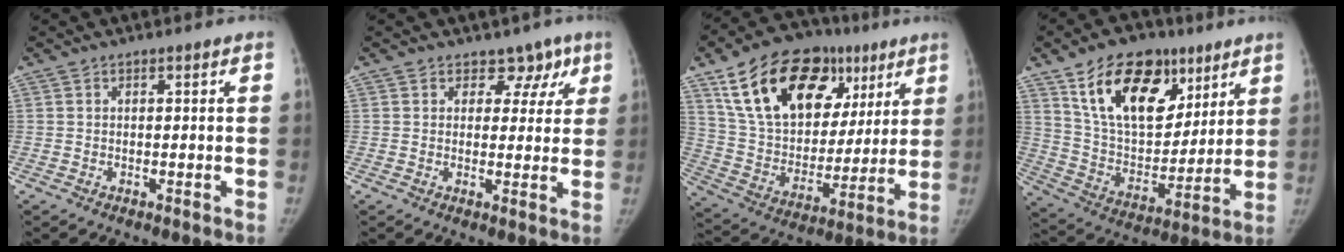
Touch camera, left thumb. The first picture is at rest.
{"total": 5.1, "force": [3.1, 3.8, 1.3], "torque": [0.027, -0.009, 0.036]}
{"total": 27.8, "force": [13.2, 17.2, 17.5], "torque": [-0.257, 0.005, 0.229]}
{"total": 22.4, "force": [12.0, 13.3, 13.5], "torque": [-0.180, -0.040, 0.212]}